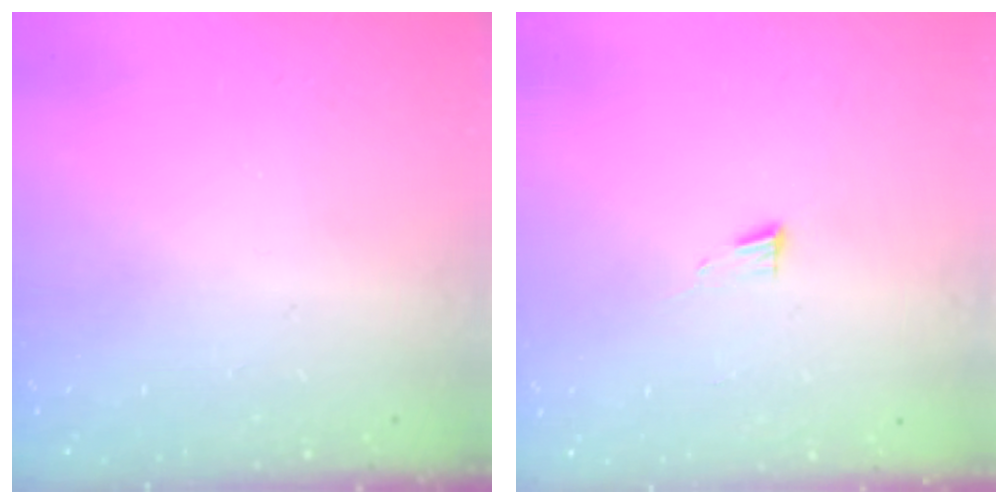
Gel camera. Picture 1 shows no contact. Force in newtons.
{"total": 4.9, "press": 4.9, "slide": 0.5}